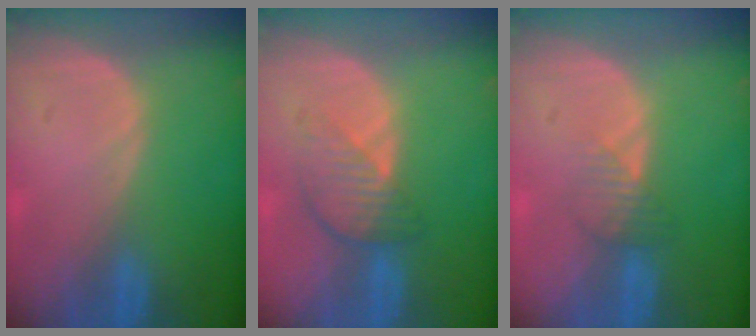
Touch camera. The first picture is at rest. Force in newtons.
{"total": 4.7, "press": 4.2, "slide": 2.1}
{"total": 2.4, "press": 2.4, "slide": 0.1}